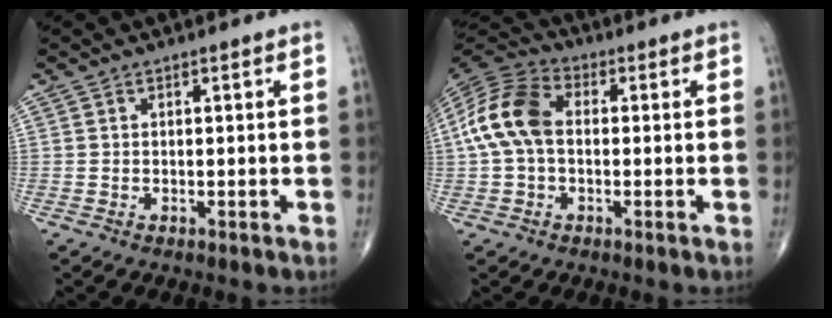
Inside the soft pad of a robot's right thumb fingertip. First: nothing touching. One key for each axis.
{"total": 12.0, "fx": 0.5, "fy": 7.9, "fz": 9.0, "tx": -0.186, "ty": 0.033, "tz": -0.002}